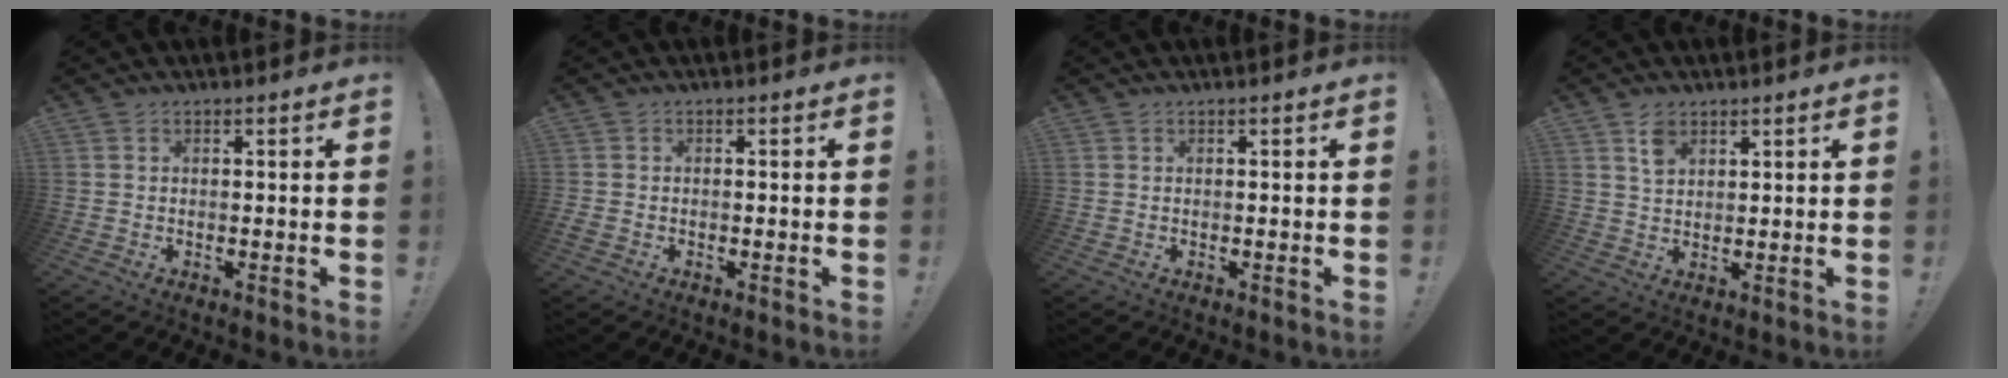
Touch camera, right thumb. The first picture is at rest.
{"total": 0.7, "force": [-0.5, 0.5, 0.3], "torque": [-0.005, 0.002, -0.008]}
{"total": 0.0}
{"total": 4.1, "force": [2.5, 2.4, 2.2], "torque": [-0.030, -0.013, 0.045]}